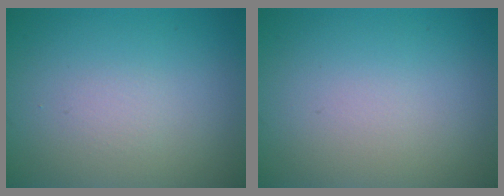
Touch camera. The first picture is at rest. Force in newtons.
{"total": 0.0}